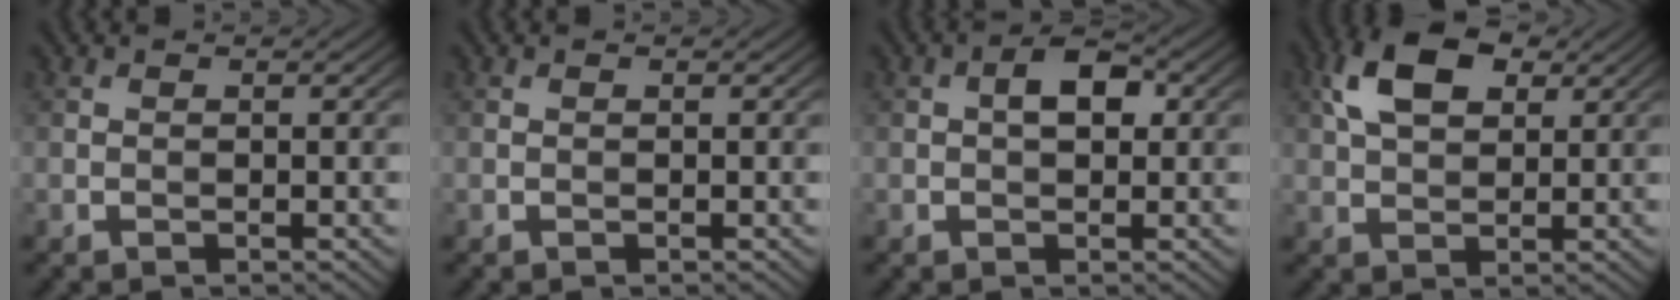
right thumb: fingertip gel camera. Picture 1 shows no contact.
{"total": 0.0}
{"total": 3.5, "force": [0.5, 2.0, 2.8], "torque": [-0.048, 0.009, 0.005]}
{"total": 8.0, "force": [3.3, 4.7, 5.6], "torque": [-0.120, 0.012, 0.057]}